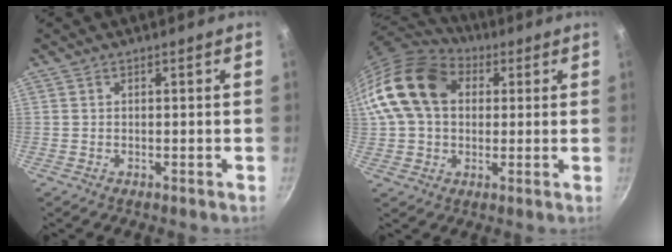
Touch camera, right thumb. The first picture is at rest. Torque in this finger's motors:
{"motor_torque": [1.53, 3.48, 1.00, -0.74, 0.36]}